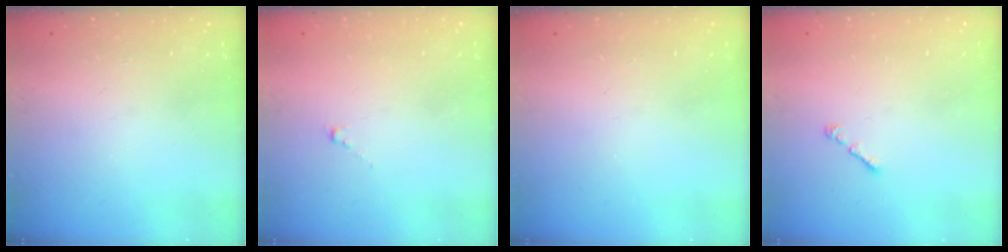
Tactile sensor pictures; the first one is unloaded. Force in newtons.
{"total": 0.8, "press": 0.7, "slide": 0.5}
{"total": 0.0}
{"total": 1.0, "press": 0.9, "slide": 0.5}